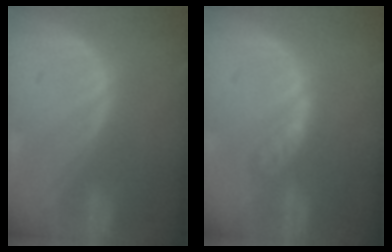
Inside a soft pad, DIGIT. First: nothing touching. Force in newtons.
{"total": 3.5, "press": 3.3, "slide": 1.4}